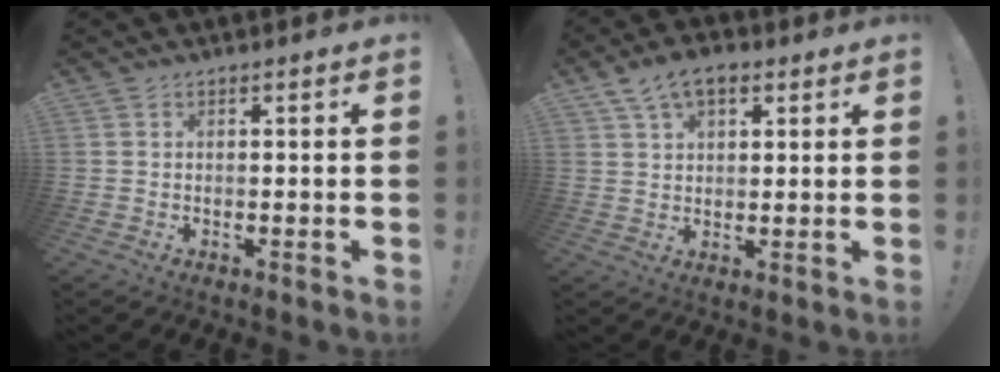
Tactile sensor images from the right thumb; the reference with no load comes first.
{"total": 8.1, "force": [4.3, 4.8, 4.9], "torque": [-0.086, -0.005, 0.083]}